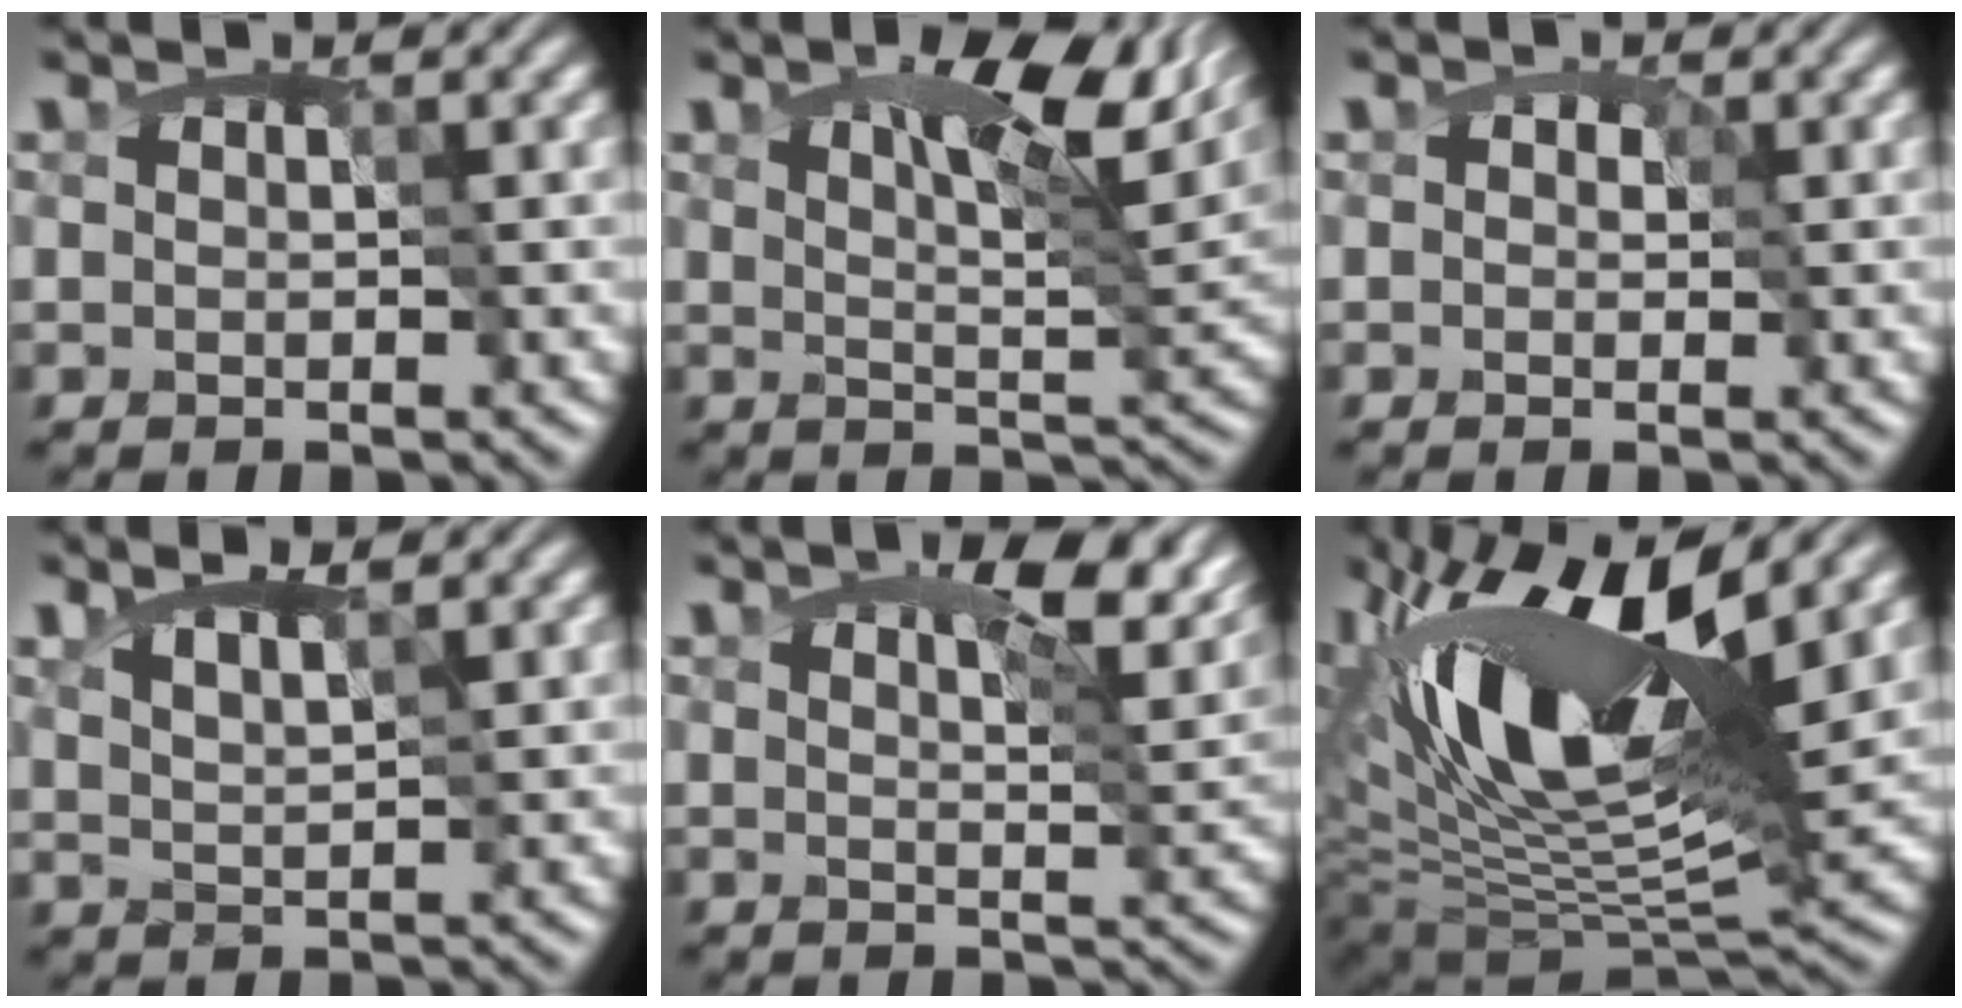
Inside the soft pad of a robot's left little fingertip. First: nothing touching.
{"total": 7.1, "force": [3.7, 2.3, 5.5], "torque": [-0.093, 0.005, 0.065]}
{"total": 1.4, "force": [0.4, 1.1, 0.7], "torque": [-0.021, 0.003, 0.004]}
{"total": 0.9, "force": [0.1, 0.2, 0.9], "torque": [-0.020, -0.004, 0.004]}
{"total": 7.1, "force": [4.7, 2.5, 4.8], "torque": [-0.074, 0.008, 0.053]}
{"total": 13.3, "force": [3.8, 5.8, 11.3], "torque": [-0.207, 0.014, 0.058]}